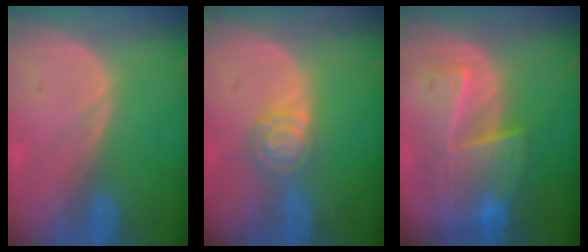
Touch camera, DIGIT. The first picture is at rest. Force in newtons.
{"total": 4.8, "press": 4.2, "slide": 2.3}
{"total": 8.9, "press": 8.1, "slide": 3.7}